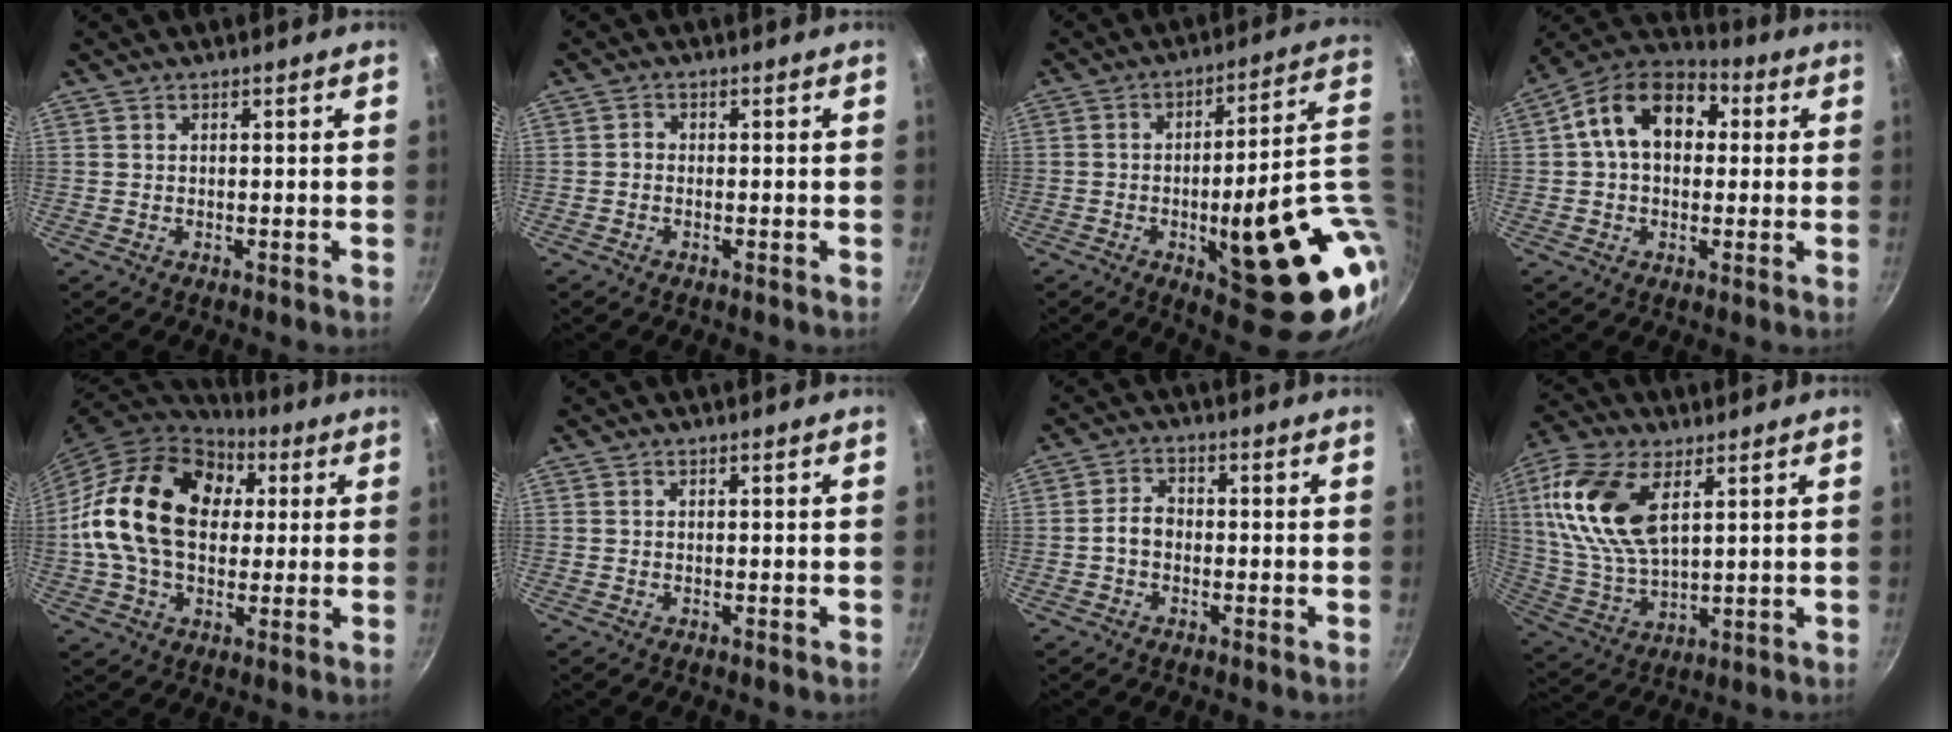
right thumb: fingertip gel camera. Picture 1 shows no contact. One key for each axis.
{"total": 1.0, "fx": -0.4, "fy": 0.8, "fz": 0.5, "tx": -0.006, "ty": 0.004, "tz": -0.010}
{"total": 24.9, "fx": -2.2, "fy": 7.8, "fz": 23.6, "tx": -0.280, "ty": -0.005, "tz": -0.014}
{"total": 14.8, "fx": 2.7, "fy": 10.3, "fz": 10.3, "tx": -0.133, "ty": 0.030, "tz": 0.022}
{"total": 22.8, "fx": 3.6, "fy": 15.9, "fz": 15.9, "tx": -0.267, "ty": 0.024, "tz": 0.051}
{"total": 0.0}
{"total": 3.5, "fx": -0.8, "fy": 2.6, "fz": 2.3, "tx": -0.031, "ty": 0.020, "tz": -0.022}
{"total": 16.6, "fx": 5.9, "fy": 8.8, "fz": 12.9, "tx": -0.249, "ty": -0.016, "tz": 0.118}